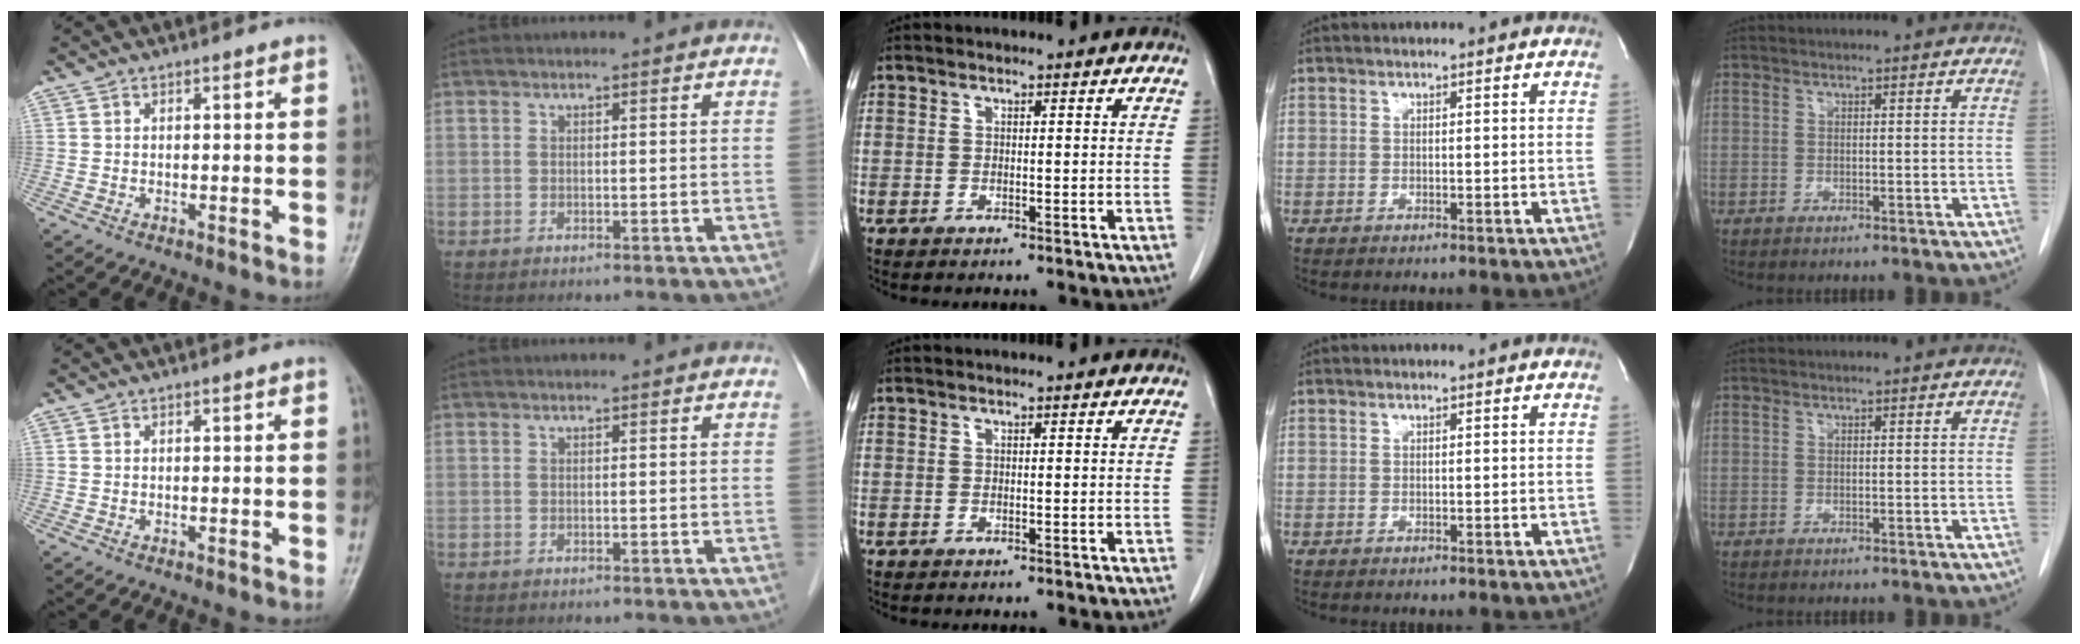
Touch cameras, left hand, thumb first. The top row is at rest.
{}